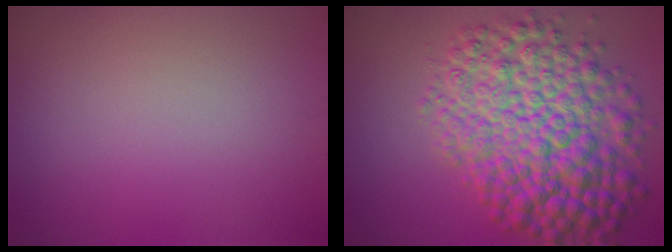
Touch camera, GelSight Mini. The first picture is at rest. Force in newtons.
{"total": 10.8, "press": 10.8, "slide": 0.2}